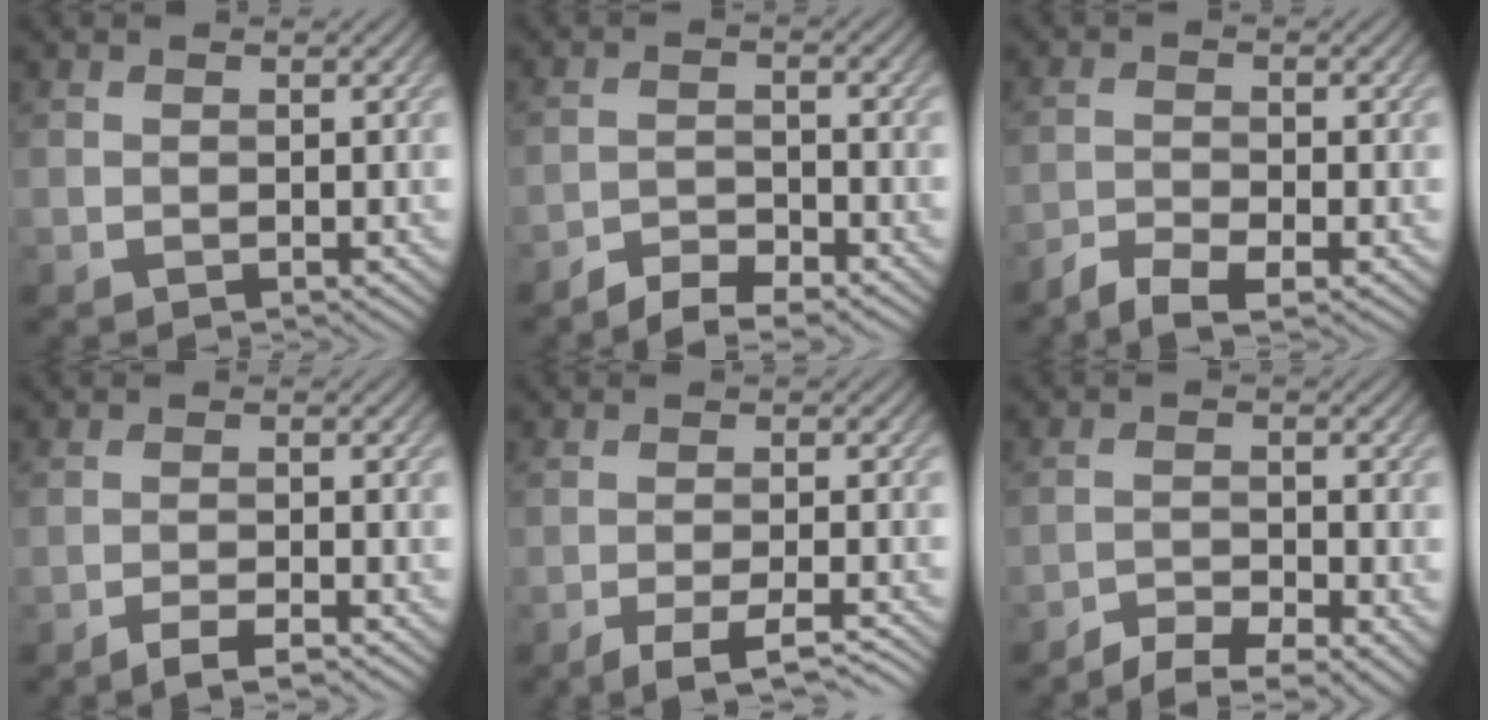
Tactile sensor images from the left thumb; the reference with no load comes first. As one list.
[{"total": 3.9, "force": [-3.4, 0.9, 1.6], "torque": [-0.030, 0.001, -0.068]}, {"total": 3.7, "force": [-2.8, 0.8, 2.2], "torque": [-0.048, -0.006, -0.057]}, {"total": 2.6, "force": [-2.0, 0.4, 1.7], "torque": [-0.028, 0.004, -0.042]}, {"total": 5.3, "force": [-3.7, 1.1, 3.6], "torque": [-0.050, 0.005, -0.057]}, {"total": 4.8, "force": [-3.8, 1.2, 2.8], "torque": [-0.049, -0.004, -0.061]}]